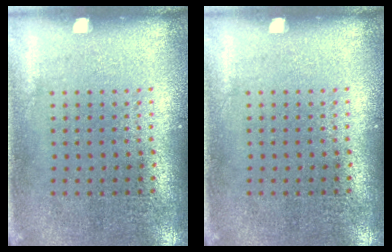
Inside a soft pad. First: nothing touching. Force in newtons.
{"total": 0.0}